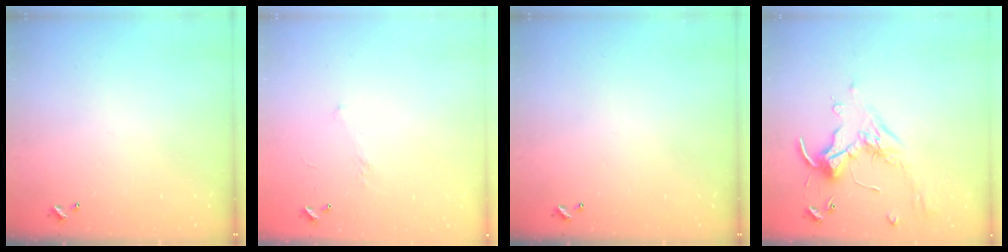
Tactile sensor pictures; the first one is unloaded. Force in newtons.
{"total": 5.5, "press": 5.5, "slide": 0.9}
{"total": 0.0}
{"total": 0.9, "press": 0.5, "slide": 0.7}